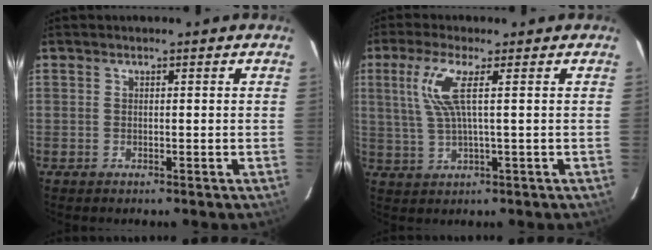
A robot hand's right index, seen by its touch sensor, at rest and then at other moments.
{"total": 6.7, "force": [1.9, 0.2, 6.5], "torque": [-0.135, 0.000, 0.046]}